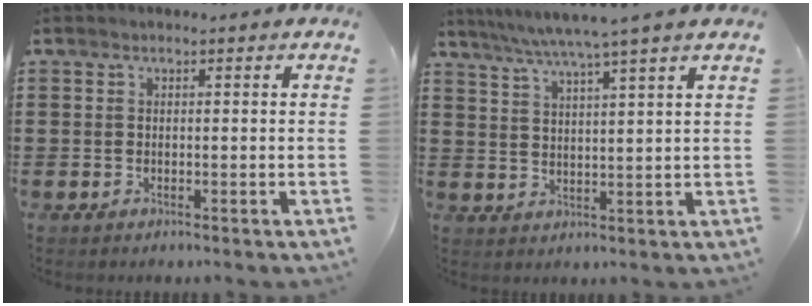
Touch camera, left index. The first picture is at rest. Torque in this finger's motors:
{"motor_torque": [1.10, -1.04, 0.63, 0.19]}